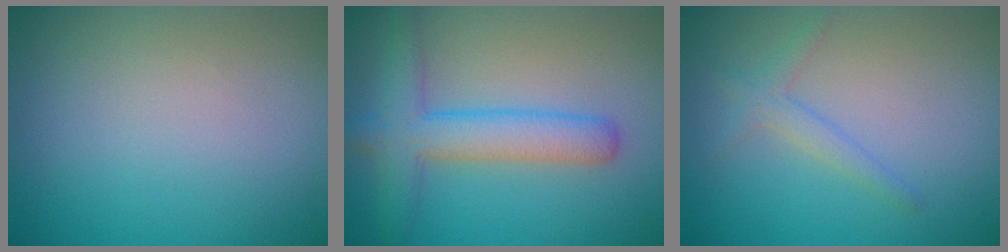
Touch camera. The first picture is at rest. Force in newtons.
{"total": 4.9, "press": 4.9, "slide": 0.3}
{"total": 1.6, "press": 1.6, "slide": 0.1}